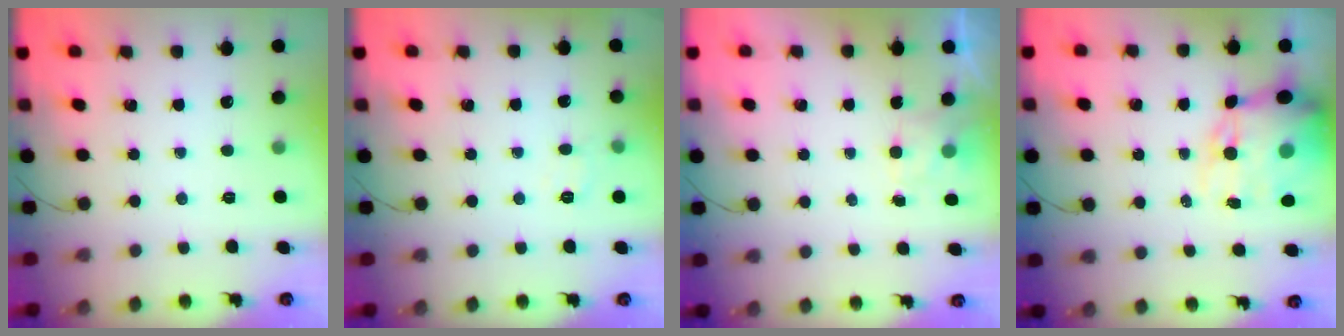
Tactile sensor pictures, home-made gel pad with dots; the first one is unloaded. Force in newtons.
{"total": 5.9, "press": 5.7, "slide": 1.3}
{"total": 1.4, "press": 0.7, "slide": 1.2}
{"total": 14.5, "press": 14.1, "slide": 3.3}